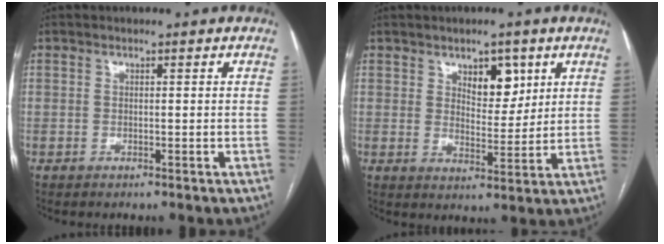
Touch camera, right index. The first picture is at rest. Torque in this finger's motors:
{"motor_torque": [0.12, 0.10, 0.10, 0.05]}